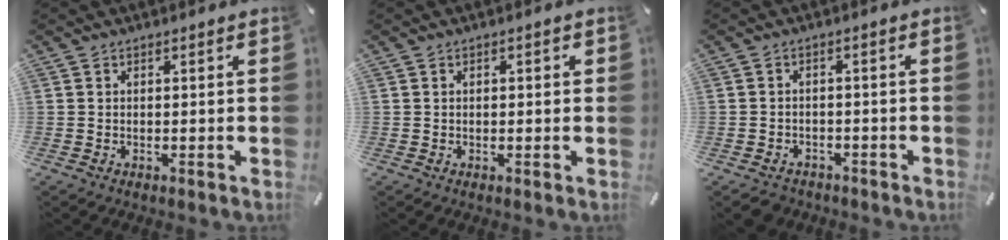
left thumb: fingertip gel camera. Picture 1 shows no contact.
{"total": 1.0, "force": [0.0, 0.6, 0.7], "torque": [-0.015, 0.004, -0.002]}
{"total": 3.1, "force": [-2.4, 1.9, 0.7], "torque": [-0.018, 0.012, -0.050]}